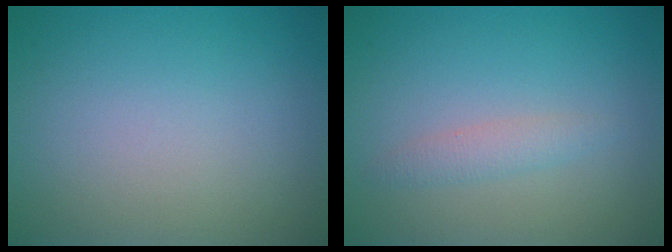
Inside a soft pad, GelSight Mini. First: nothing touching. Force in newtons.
{"total": 1.4, "press": 1.4, "slide": 0.0}